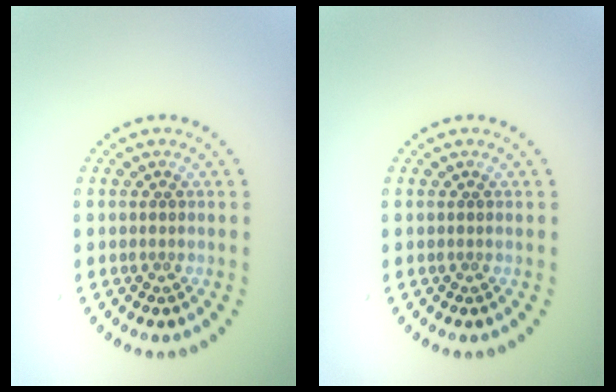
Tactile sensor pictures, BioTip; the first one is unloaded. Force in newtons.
{"total": 0.0}